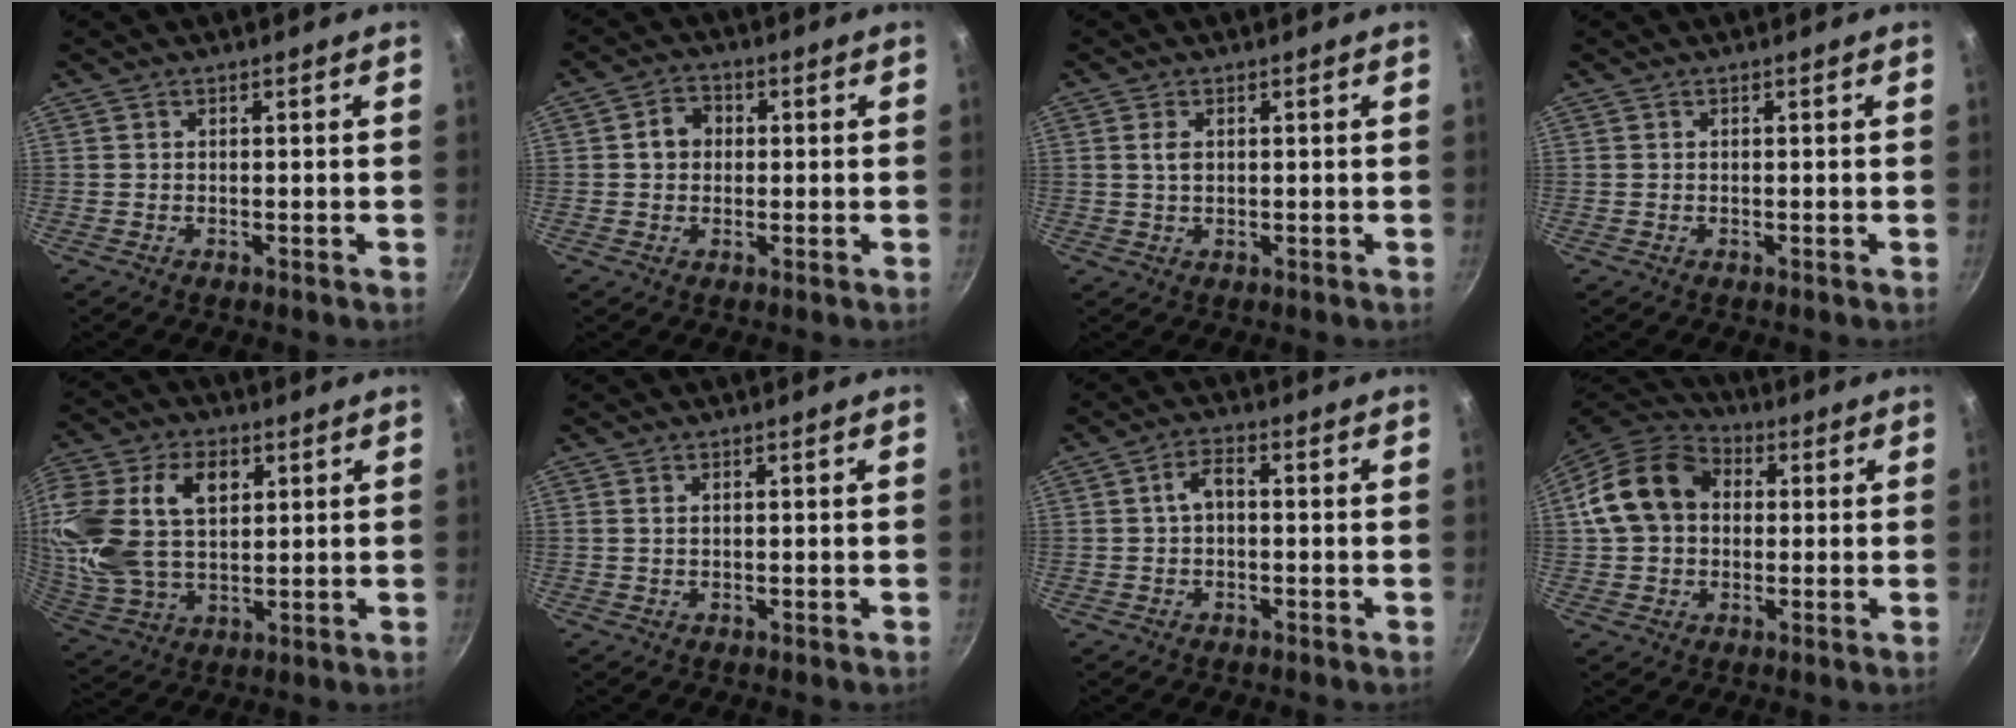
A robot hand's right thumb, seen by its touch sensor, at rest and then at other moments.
{"total": 4.7, "force": [0.5, 4.0, 2.4], "torque": [-0.012, 0.011, 0.002]}
{"total": 2.4, "force": [0.6, 1.5, 1.8], "torque": [-0.032, 0.000, 0.010]}
{"total": 0.0}
{"total": 22.0, "force": [6.5, 14.3, 15.4], "torque": [-0.331, 0.003, 0.126]}
{"total": 0.9, "force": [0.3, 0.5, 0.7], "torque": [-0.012, 0.001, 0.005]}
{"total": 3.5, "force": [-0.1, 2.0, 2.9], "torque": [-0.051, 0.018, -0.003]}
{"total": 14.7, "force": [2.1, 11.5, 8.9], "torque": [-0.137, 0.031, 0.022]}